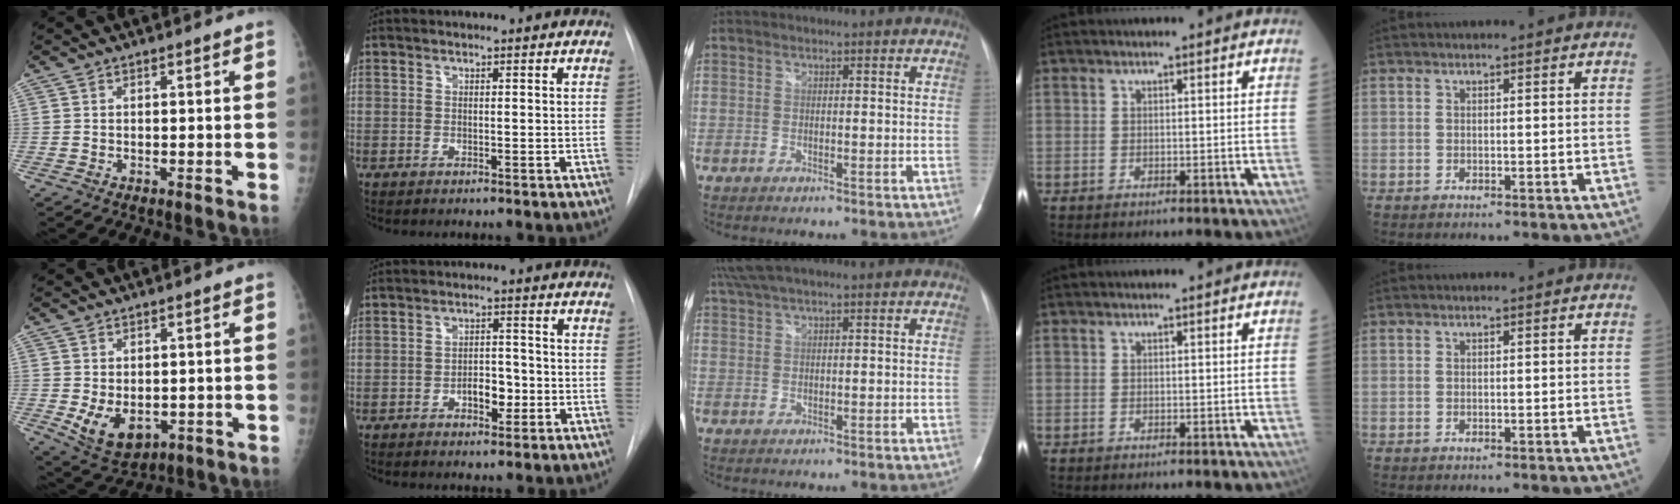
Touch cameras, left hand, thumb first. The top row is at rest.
{"thumb": {"total": 7.6, "force": [-1.0, 5.1, 5.5], "torque": [-0.076, -0.013, 0.005]}, "index": {"total": 4.2, "force": [-1.6, 2.3, 3.2], "torque": [-0.044, 0.005, -0.022]}, "middle": {"total": 5.4, "force": [4.3, 0.5, 3.2], "torque": [-0.061, 0.044, 0.081]}}